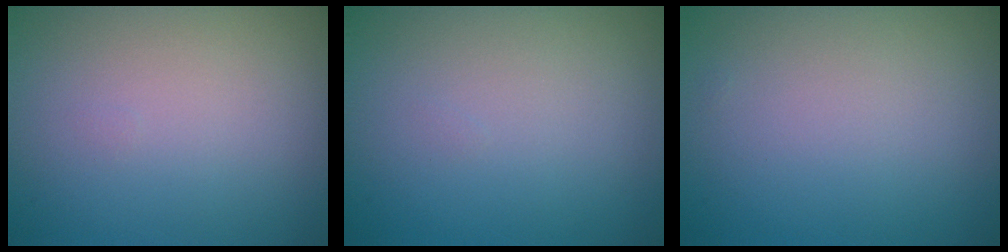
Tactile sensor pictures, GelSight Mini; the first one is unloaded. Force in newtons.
{"total": 0.0}
{"total": 0.0}